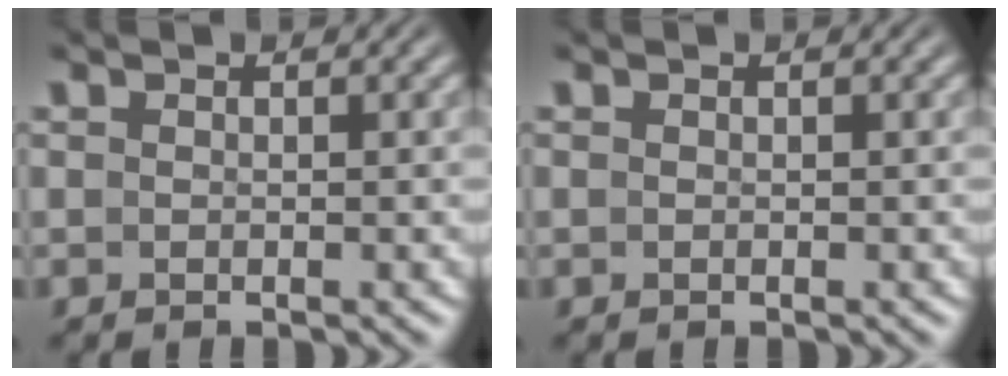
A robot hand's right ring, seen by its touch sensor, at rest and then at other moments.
{"total": 0.0}